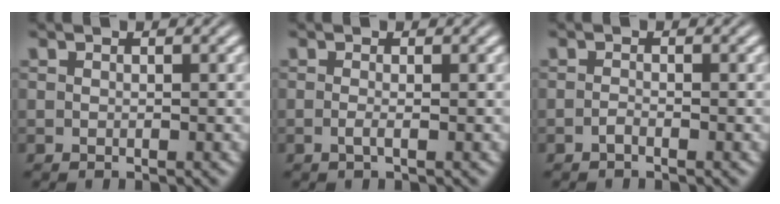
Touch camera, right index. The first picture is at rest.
{"total": 1.1, "force": [-0.8, -0.3, 0.6], "torque": [-0.018, -0.011, -0.009]}
{"total": 1.1, "force": [-0.9, -0.7, 0.0], "torque": [0.002, -0.004, -0.014]}